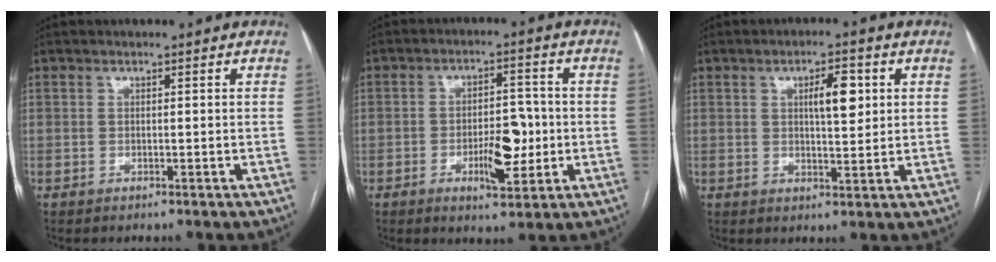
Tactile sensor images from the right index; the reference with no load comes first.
{"total": 7.6, "force": [-1.9, 2.8, 6.8], "torque": [-0.108, 0.003, -0.024]}
{"total": 5.5, "force": [1.6, 1.6, 5.0], "torque": [-0.081, 0.006, 0.027]}